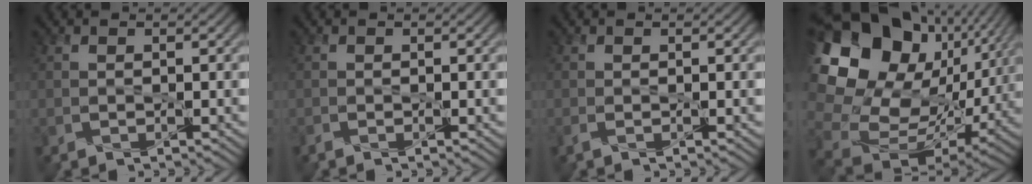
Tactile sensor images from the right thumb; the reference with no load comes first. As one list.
[{"total": 0.6, "force": [-0.5, 0.1, 0.3], "torque": [-0.007, -0.002, -0.010]}, {"total": 0.7, "force": [-0.3, 0.1, 0.6], "torque": [-0.016, -0.003, -0.005]}, {"total": 21.6, "force": [7.5, 15.7, 12.8], "torque": [-0.303, 0.021, 0.155]}]